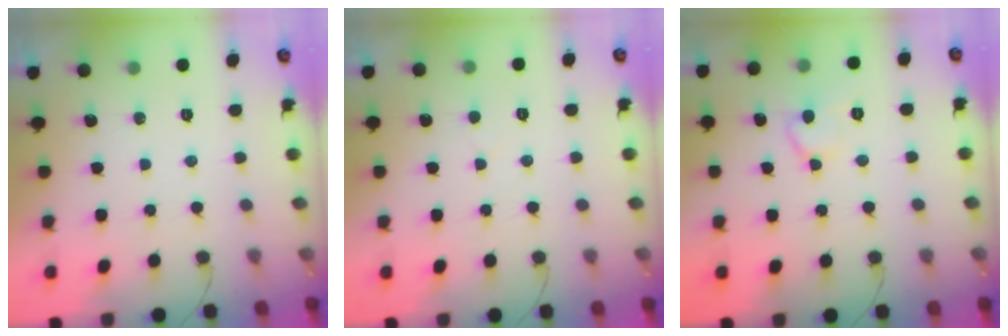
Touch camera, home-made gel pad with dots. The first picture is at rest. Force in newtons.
{"total": 2.1, "press": 2.1, "slide": 0.1}
{"total": 8.5, "press": 8.5, "slide": 0.7}